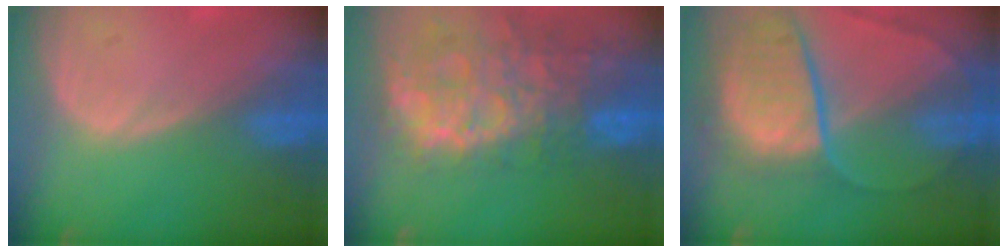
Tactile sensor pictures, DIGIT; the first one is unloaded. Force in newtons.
{"total": 13.7, "press": 11.2, "slide": 7.9}
{"total": 10.9, "press": 9.0, "slide": 6.1}